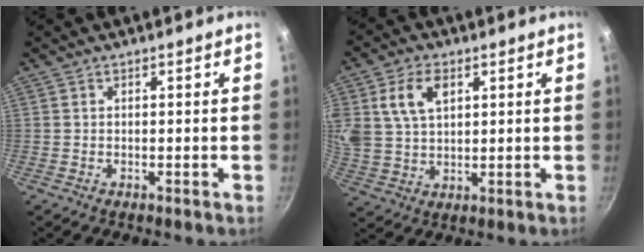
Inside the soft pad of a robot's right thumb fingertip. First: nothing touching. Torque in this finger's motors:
{"motor_torque": [-0.67, 1.83, 2.39, -0.27, 0.94]}